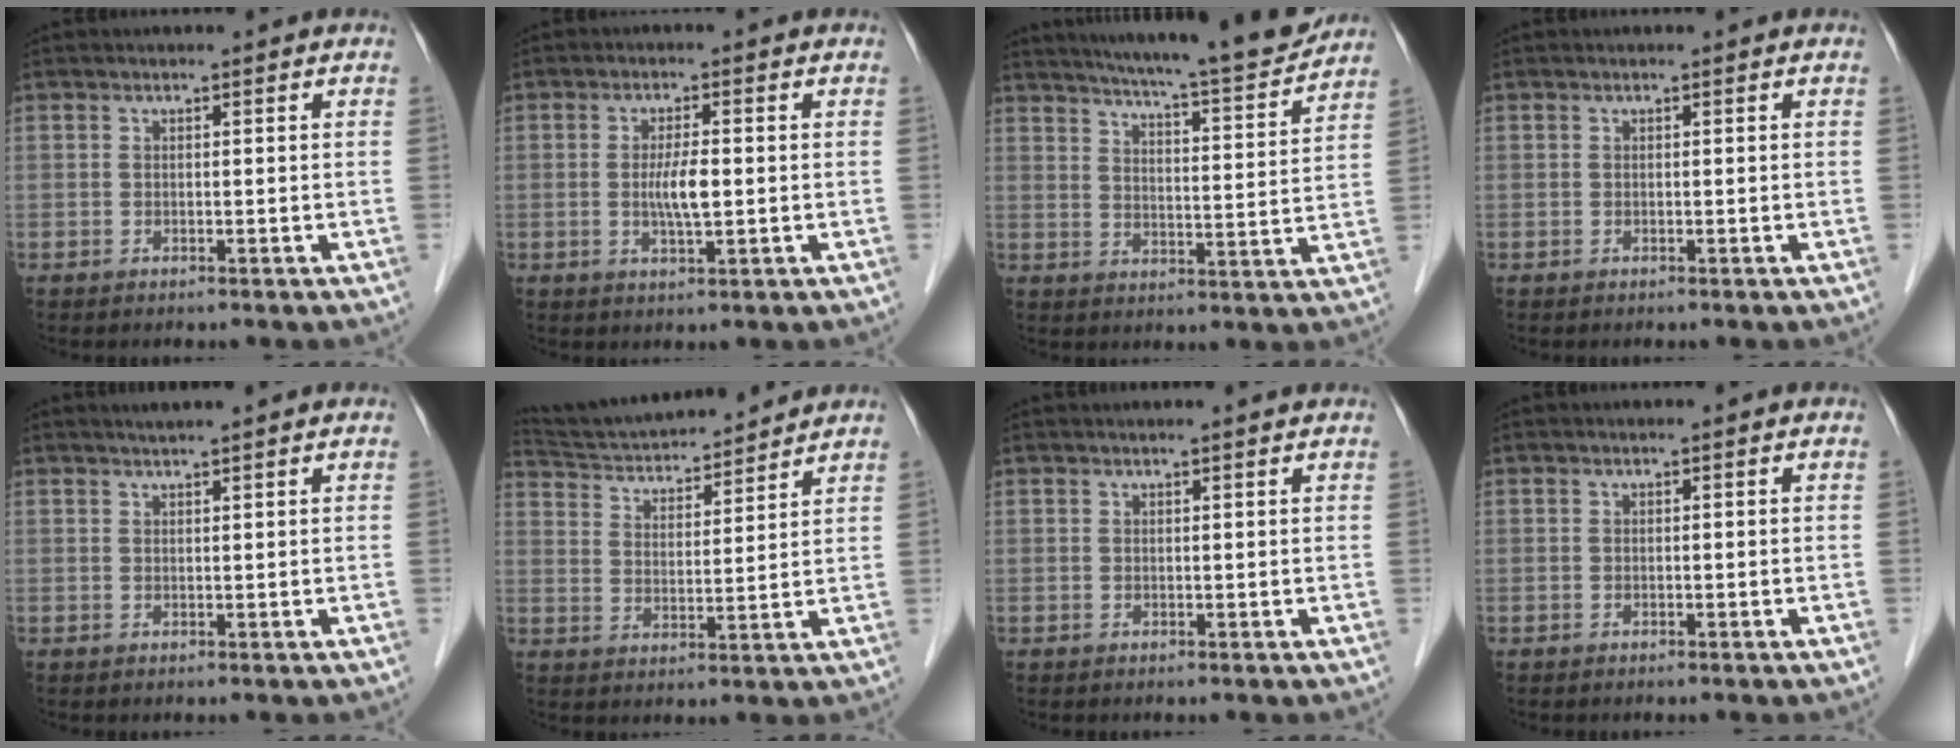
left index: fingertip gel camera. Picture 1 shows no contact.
{"total": 4.1, "force": [-0.2, 0.6, 4.1], "torque": [-0.081, -0.005, -0.003]}
{"total": 16.6, "force": [15.2, 0.4, 6.8], "torque": [-0.104, -0.025, 0.206]}
{"total": 0.0}
{"total": 2.4, "force": [2.1, -0.4, 1.2], "torque": [-0.013, 0.015, 0.037]}
{"total": 14.8, "force": [14.0, 1.7, 4.4], "torque": [-0.081, 0.021, 0.230]}
{"total": 2.9, "force": [2.7, -0.3, 1.1], "torque": [-0.015, 0.015, 0.033]}
{"total": 0.0}